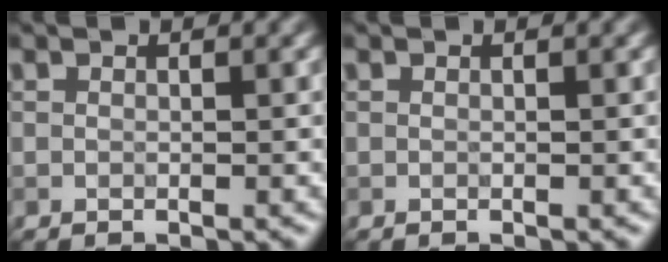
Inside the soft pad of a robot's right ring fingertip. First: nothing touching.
{"total": 0.0}